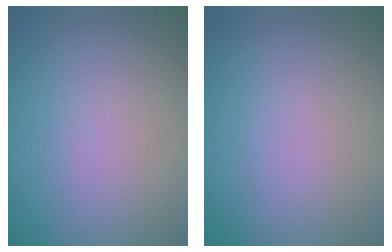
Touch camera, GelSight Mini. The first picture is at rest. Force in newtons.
{"total": 0.0}